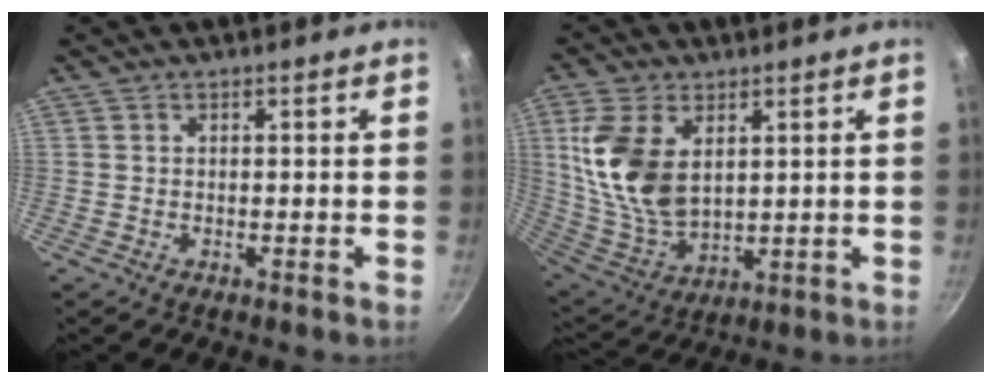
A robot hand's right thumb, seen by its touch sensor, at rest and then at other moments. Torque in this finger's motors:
{"motor_torque": [0.08, 1.40, 1.56, 0.43, 0.57]}